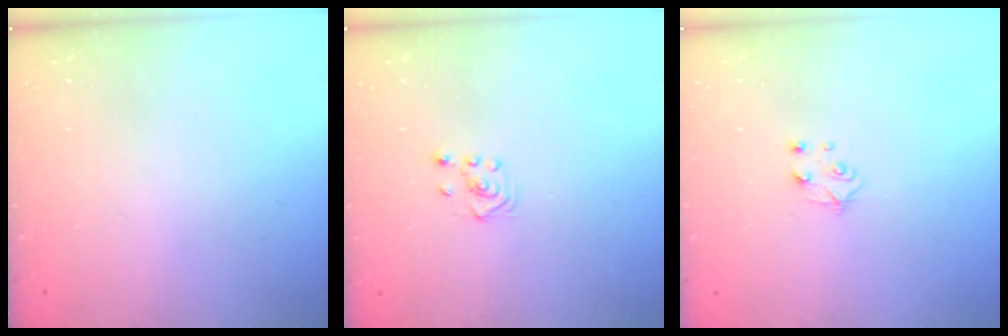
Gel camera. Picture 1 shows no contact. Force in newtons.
{"total": 1.9, "press": 1.8, "slide": 0.6}
{"total": 4.0, "press": 3.9, "slide": 0.4}